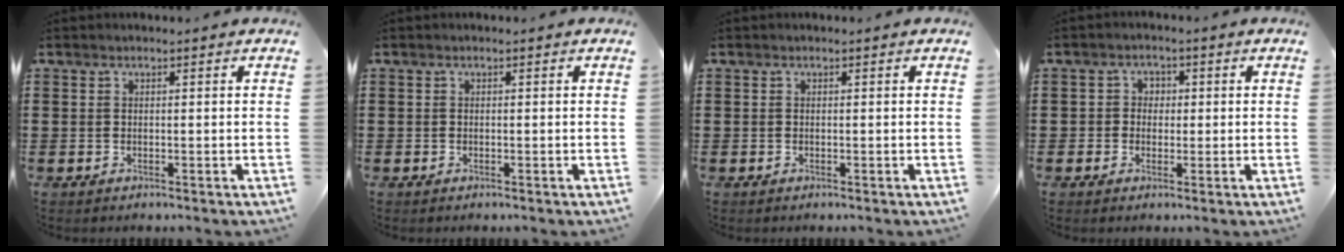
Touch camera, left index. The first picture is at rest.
{"total": 0.0}
{"total": 0.0}
{"total": 2.4, "force": [-0.5, 2.3, 0.4], "torque": [-0.022, 0.010, -0.017]}